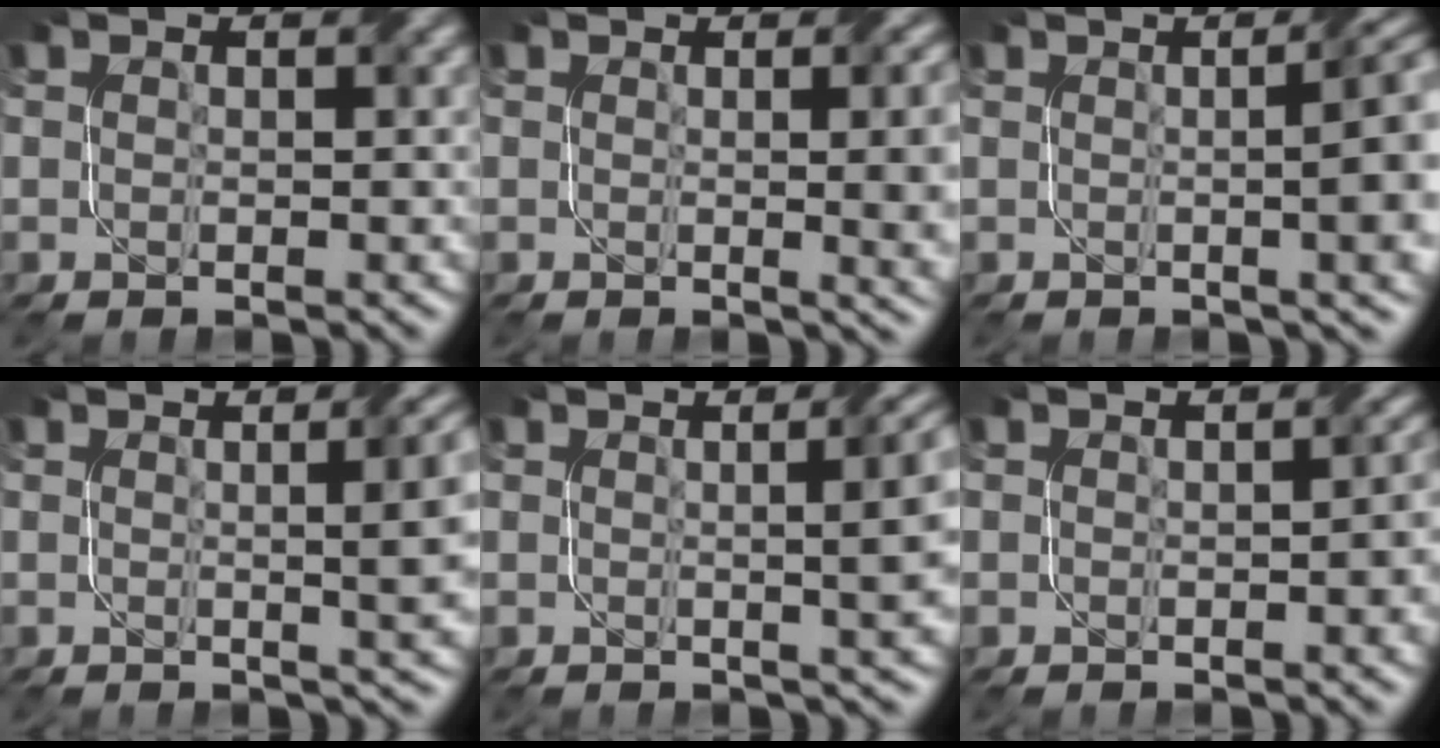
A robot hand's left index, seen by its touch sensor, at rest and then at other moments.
{"total": 6.3, "force": [0.4, 2.4, 5.8], "torque": [-0.035, 0.003, 0.011]}
{"total": 10.1, "force": [0.7, 4.1, 9.2], "torque": [-0.052, 0.028, -0.004]}
{"total": 8.8, "force": [1.3, 3.4, 8.0], "torque": [-0.046, 0.020, 0.009]}
{"total": 8.4, "force": [1.2, 3.4, 7.6], "torque": [-0.037, 0.024, 0.004]}
{"total": 2.4, "force": [-0.2, 0.6, 2.3], "torque": [-0.022, 0.006, -0.002]}